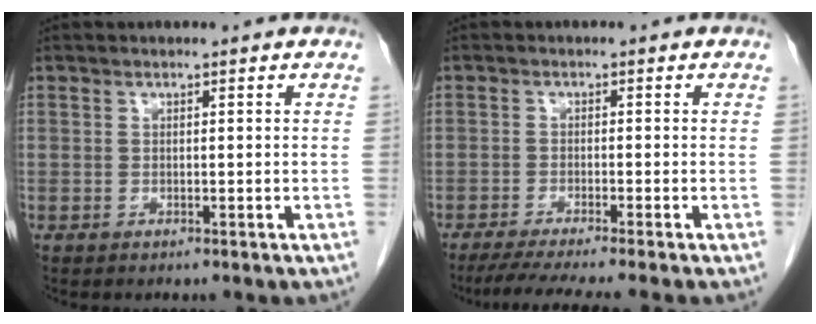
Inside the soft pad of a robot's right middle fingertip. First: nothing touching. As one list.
[{"total": 8.1, "force": [-6.8, -1.2, 4.2], "torque": [-0.050, -0.023, -0.107]}]